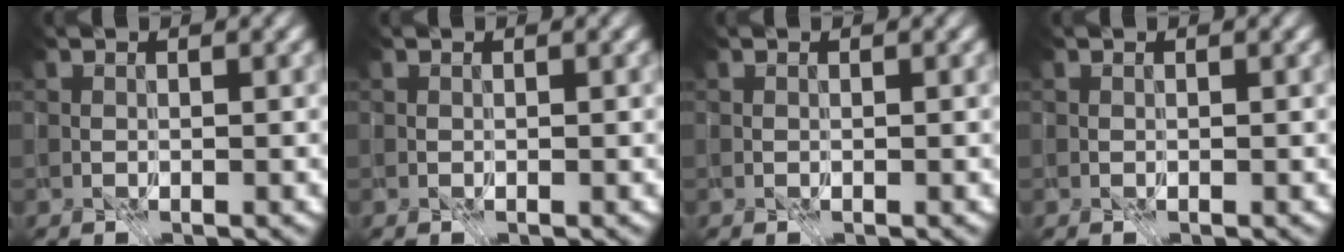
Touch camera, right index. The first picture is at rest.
{"total": 0.0}
{"total": 0.0}
{"total": 0.0}